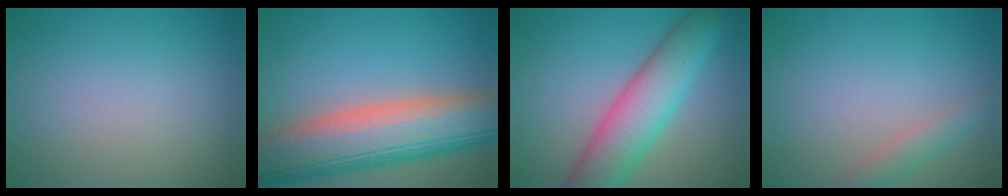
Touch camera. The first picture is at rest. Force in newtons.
{"total": 12.0, "press": 12.0, "slide": 1.0}
{"total": 7.3, "press": 7.3, "slide": 0.3}
{"total": 1.8, "press": 1.8, "slide": 0.1}